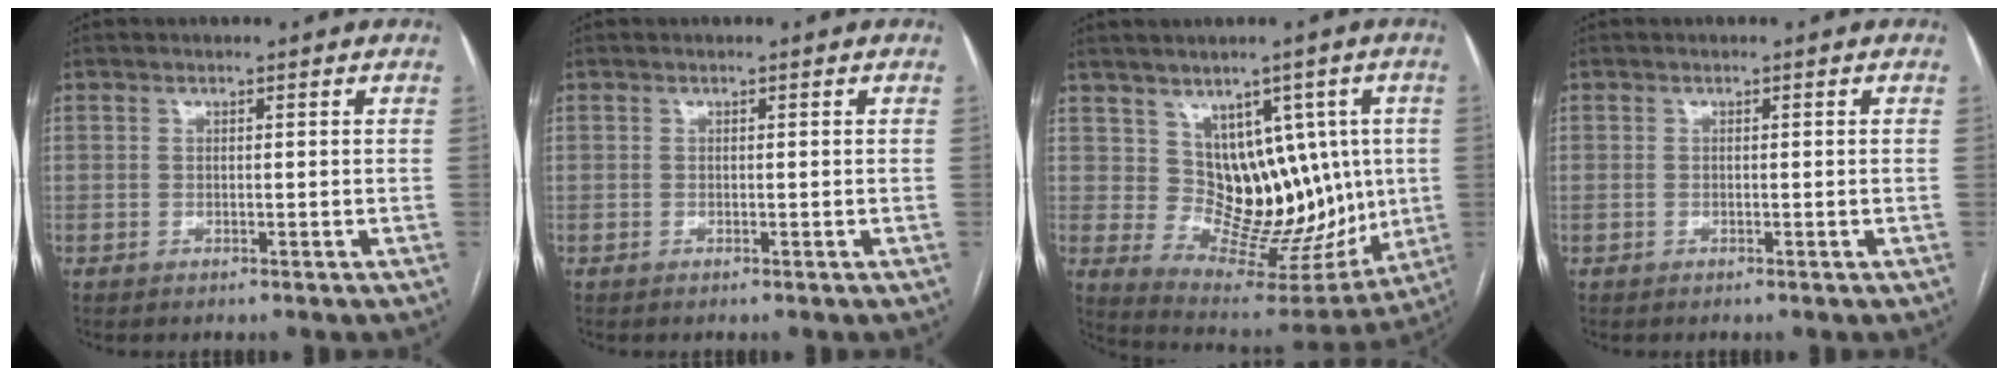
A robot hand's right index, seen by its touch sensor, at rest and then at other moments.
{"total": 0.0}
{"total": 12.9, "force": [2.5, 9.0, 8.9], "torque": [-0.099, 0.020, 0.069]}
{"total": 0.0}